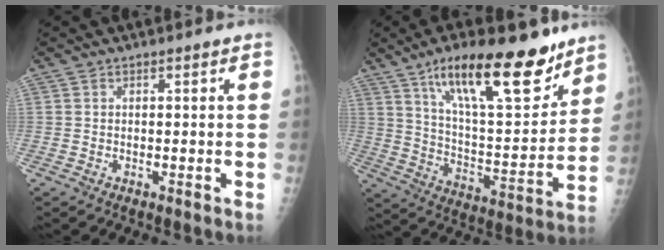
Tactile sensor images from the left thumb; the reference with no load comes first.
{"total": 23.0, "force": [14.8, 7.4, 16.1], "torque": [-0.223, -0.066, 0.248]}